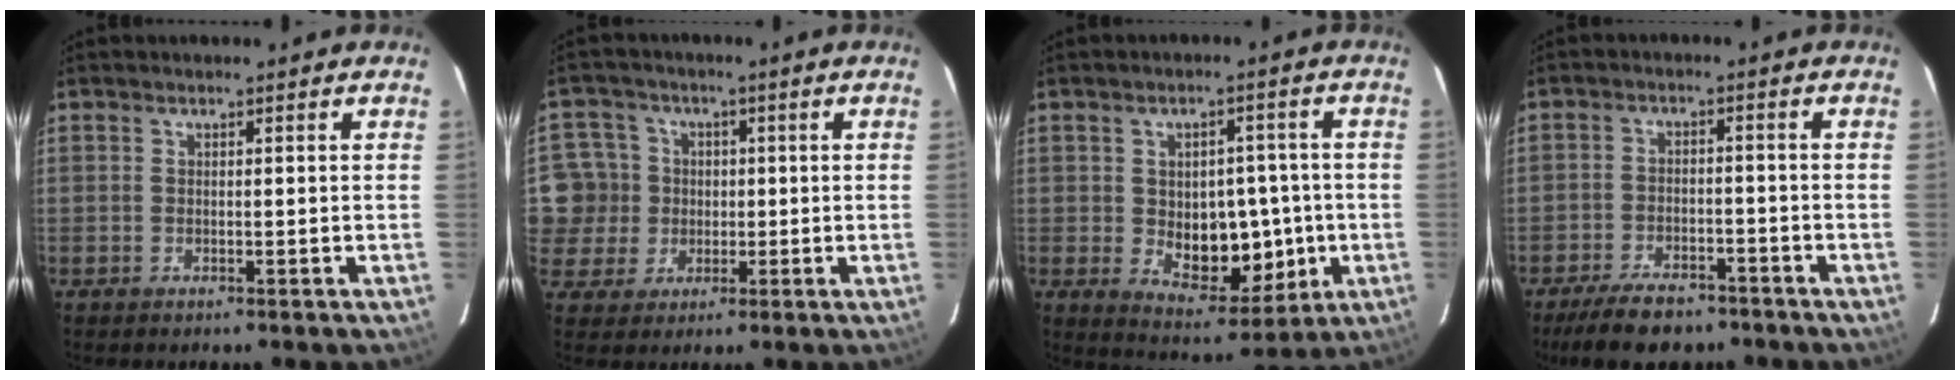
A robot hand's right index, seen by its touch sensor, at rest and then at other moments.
{"total": 8.3, "force": [0.4, 8.3, 0.9], "torque": [-0.030, 0.025, 0.018]}
{"total": 10.8, "force": [-1.1, 6.5, 8.5], "torque": [-0.113, 0.007, -0.002]}
{"total": 8.3, "force": [-6.7, 3.5, 3.5], "torque": [-0.063, -0.006, -0.112]}